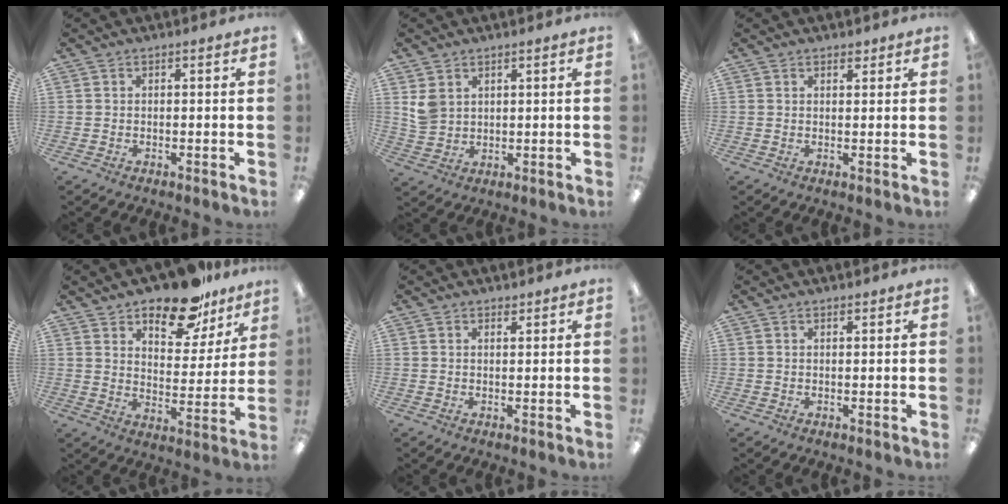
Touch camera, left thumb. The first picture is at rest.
{"total": 5.0, "force": [2.7, 3.7, 1.9], "torque": [-0.037, -0.002, 0.053]}
{"total": 1.7, "force": [1.5, 0.7, 0.5], "torque": [-0.003, -0.005, 0.026]}
{"total": 15.9, "force": [12.4, 6.8, 7.3], "torque": [-0.104, -0.079, 0.217]}
{"total": 1.5, "force": [1.3, 0.6, 0.4], "torque": [0.000, -0.005, 0.023]}
{"total": 0.9, "force": [0.8, 0.3, 0.3], "torque": [-0.005, 0.000, 0.015]}